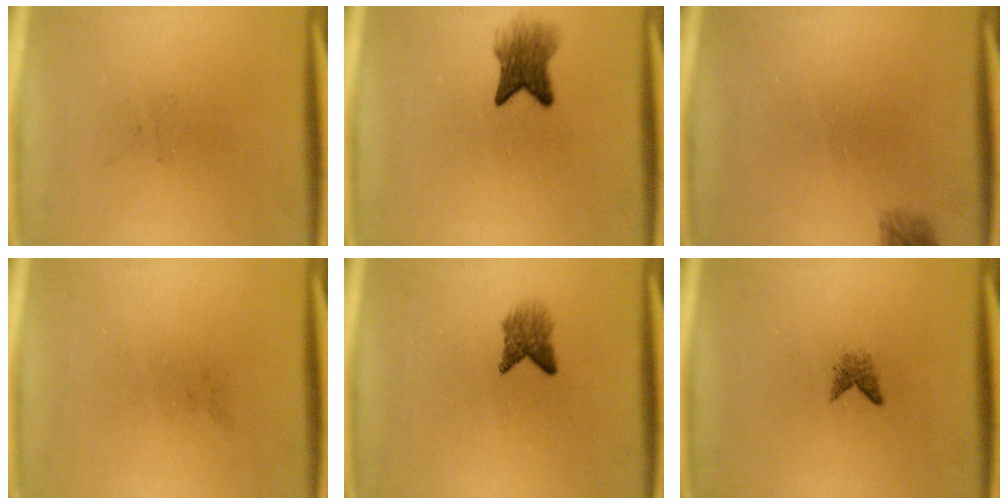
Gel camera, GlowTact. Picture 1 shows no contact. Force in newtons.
{"total": 4.8}
{"total": 1.6}
{"total": 0.0}
{"total": 2.8}
{"total": 1.3}